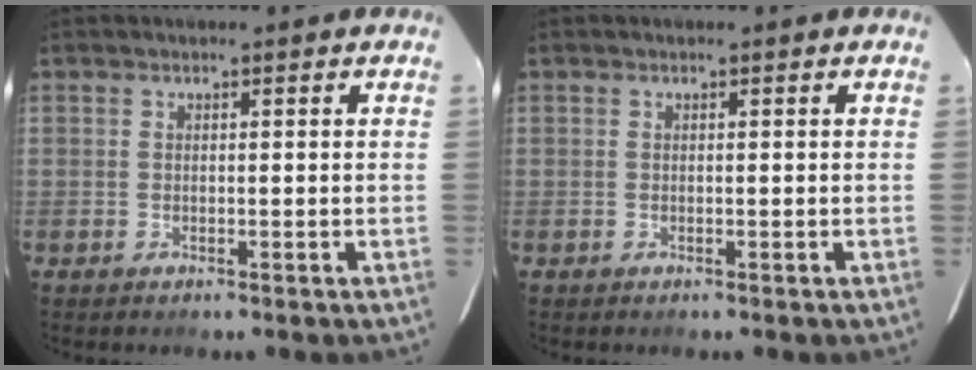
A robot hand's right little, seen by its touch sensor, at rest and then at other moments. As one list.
[{"total": 0.0}]